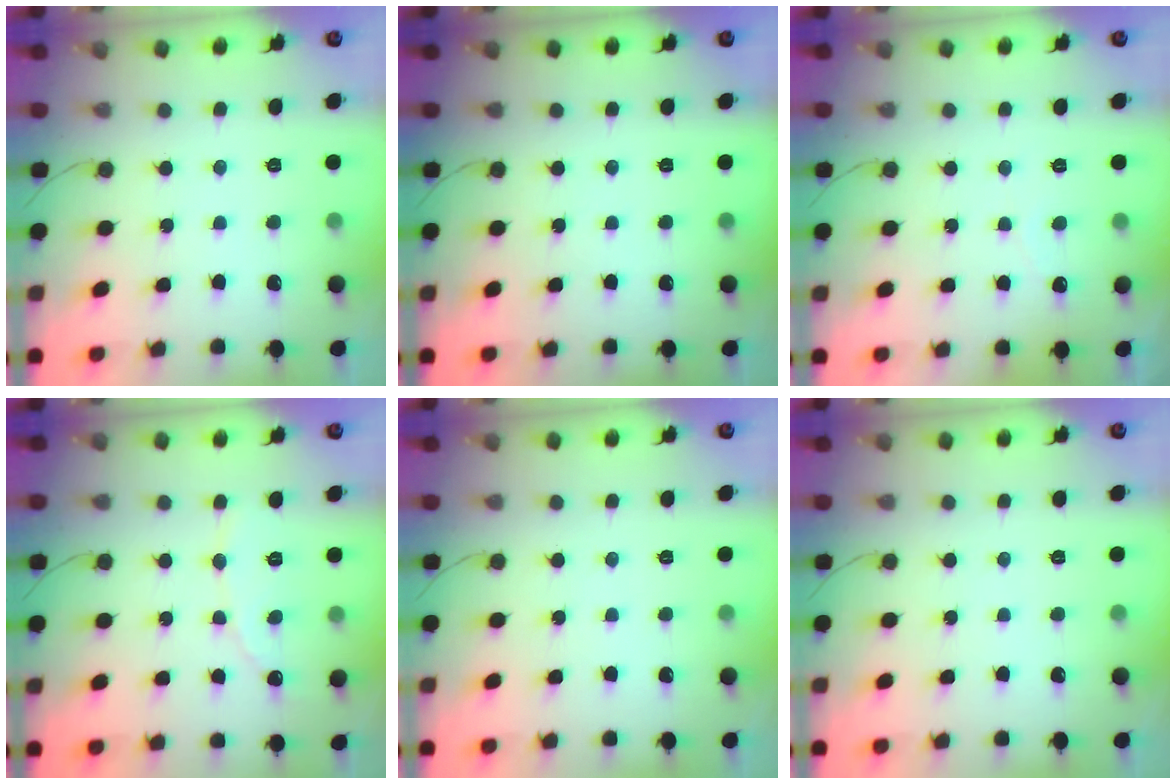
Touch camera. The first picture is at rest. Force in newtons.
{"total": 0.0}
{"total": 1.9, "press": 1.9, "slide": 0.2}
{"total": 6.4, "press": 6.4, "slide": 0.4}
{"total": 0.0}
{"total": 0.0}